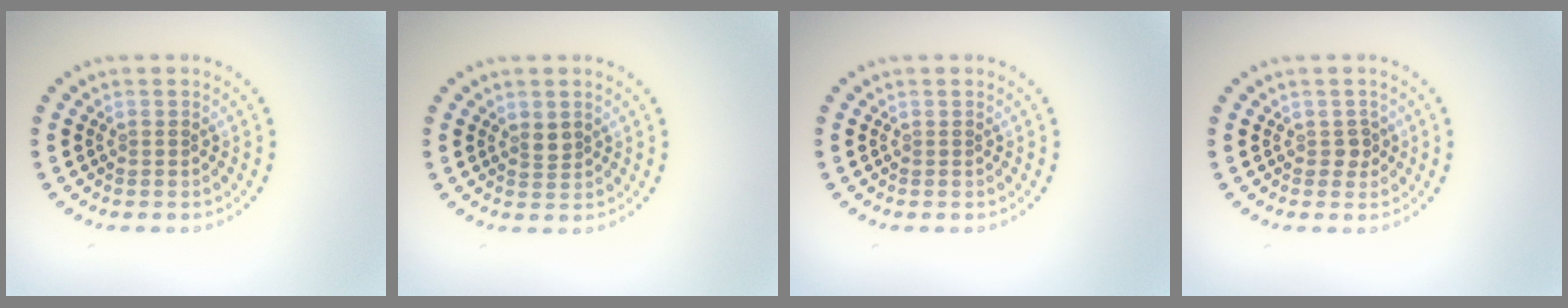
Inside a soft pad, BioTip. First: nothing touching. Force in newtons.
{"total": 1.3, "press": 1.1, "slide": 0.7}
{"total": 0.0}
{"total": 1.1, "press": 1.0, "slide": 0.4}